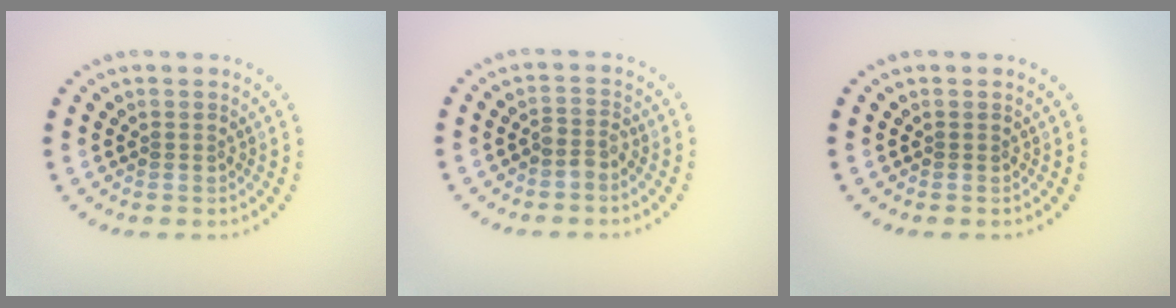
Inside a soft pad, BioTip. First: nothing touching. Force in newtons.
{"total": 1.4, "press": 1.1, "slide": 0.9}
{"total": 0.0}